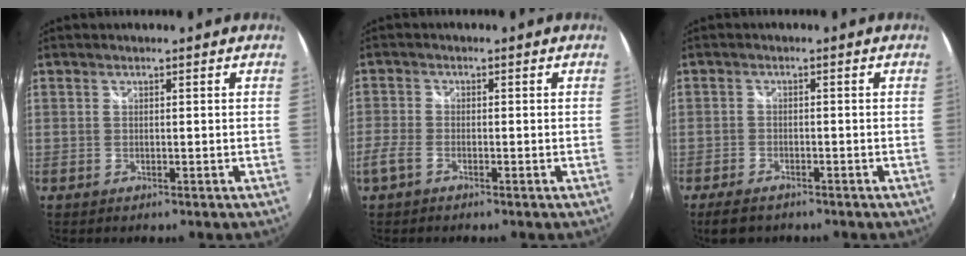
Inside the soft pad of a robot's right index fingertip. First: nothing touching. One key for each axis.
{"total": 3.4, "fx": -2.2, "fy": 1.7, "fz": 2.1, "tx": -0.057, "ty": -0.003, "tz": -0.048}
{"total": 5.2, "fx": -4.0, "fy": 2.3, "fz": 2.4, "tx": -0.066, "ty": -0.012, "tz": -0.071}